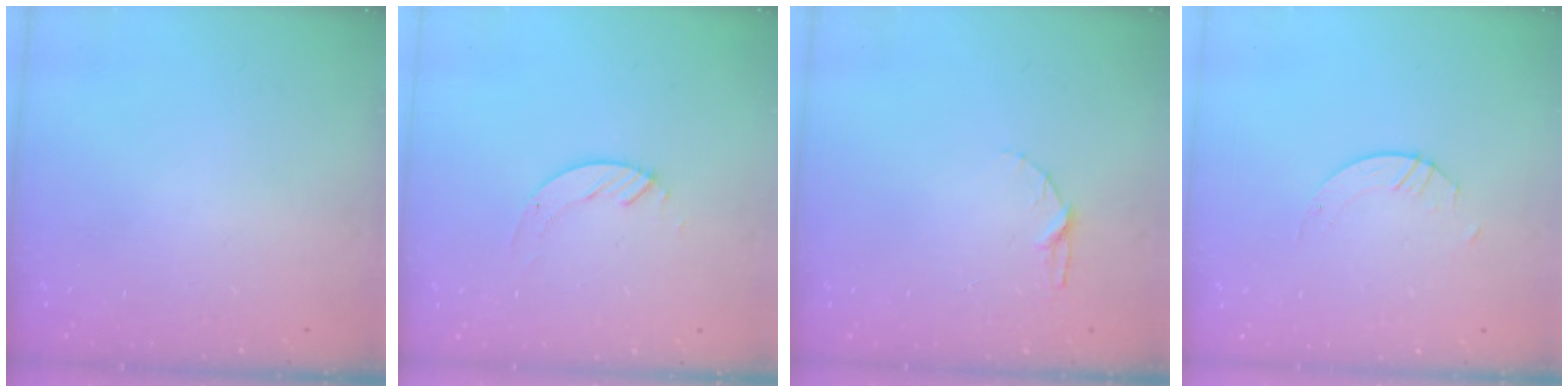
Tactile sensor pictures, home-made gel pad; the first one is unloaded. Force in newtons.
{"total": 3.4, "press": 3.4, "slide": 0.4}
{"total": 5.2, "press": 5.2, "slide": 0.6}
{"total": 2.6, "press": 2.6, "slide": 0.2}